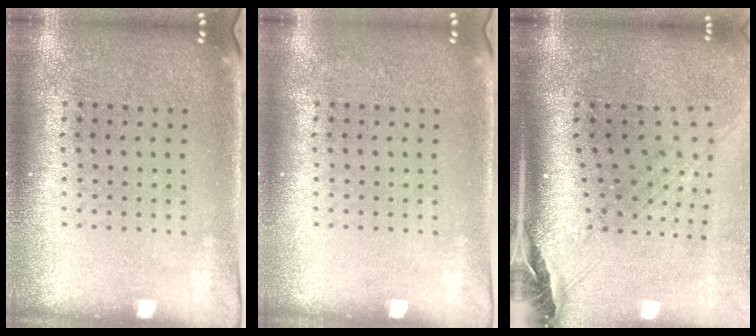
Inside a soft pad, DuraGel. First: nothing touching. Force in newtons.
{"total": 0.0}
{"total": 2.7, "press": 1.9, "slide": 1.9}